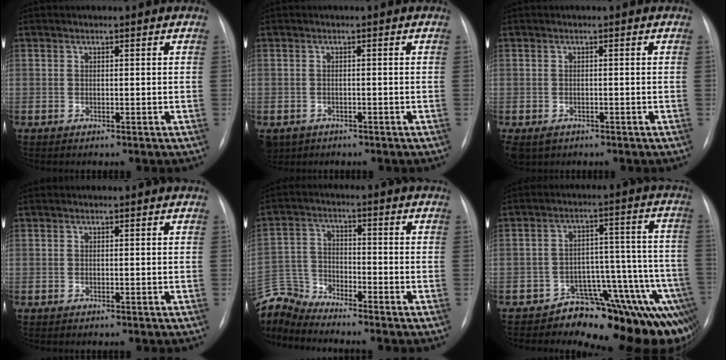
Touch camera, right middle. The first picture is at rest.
{"total": 4.4, "force": [-2.7, 3.3, 1.0], "torque": [-0.016, 0.001, -0.039]}
{"total": 3.6, "force": [-2.1, 2.6, 1.3], "torque": [-0.024, -0.004, -0.029]}
{"total": 0.0}
{"total": 8.9, "force": [-8.9, 0.0, 0.3], "torque": [-0.021, 0.016, -0.178]}
{"total": 13.5, "force": [-11.1, 4.2, 6.4], "torque": [-0.018, 0.072, -0.142]}